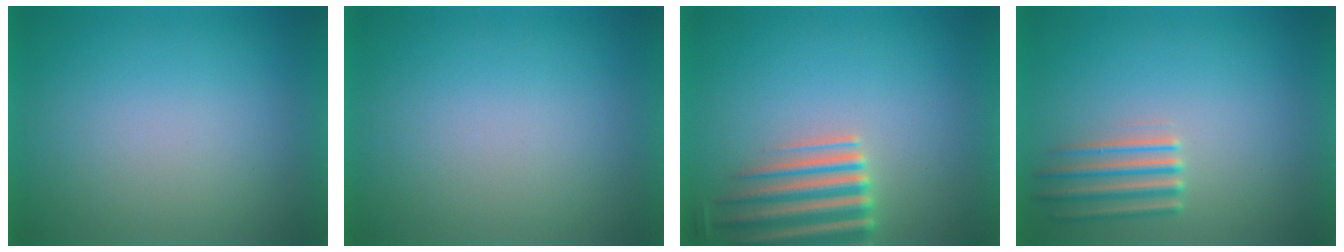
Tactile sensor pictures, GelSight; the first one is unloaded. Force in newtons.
{"total": 1.0}
{"total": 6.0}
{"total": 2.2}